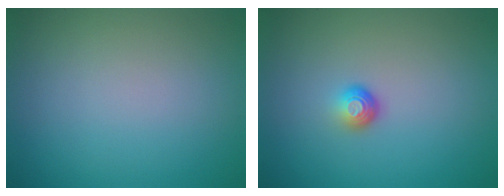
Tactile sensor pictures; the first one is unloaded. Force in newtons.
{"total": 1.6, "press": 1.0, "slide": 1.2}